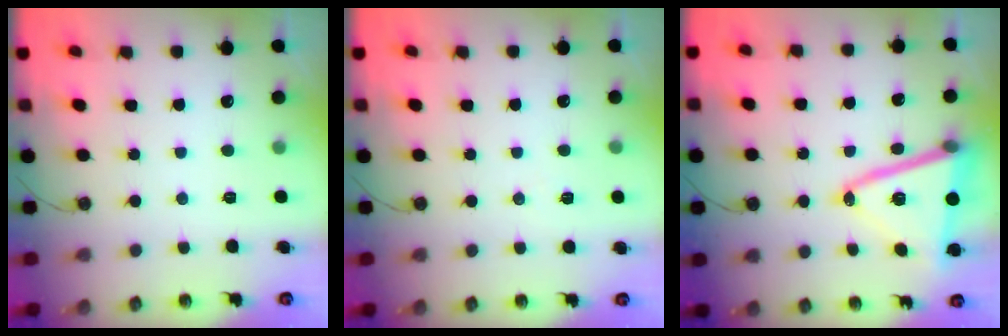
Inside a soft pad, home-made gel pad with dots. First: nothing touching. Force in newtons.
{"total": 3.8, "press": 3.0, "slide": 2.3}
{"total": 17.3, "press": 17.1, "slide": 2.9}